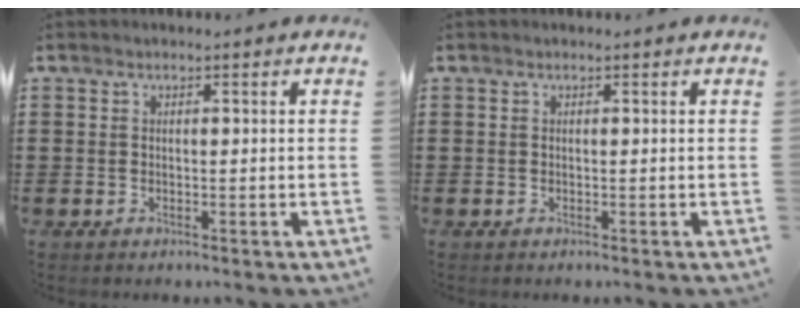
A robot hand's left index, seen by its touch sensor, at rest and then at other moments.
{"total": 0.0}